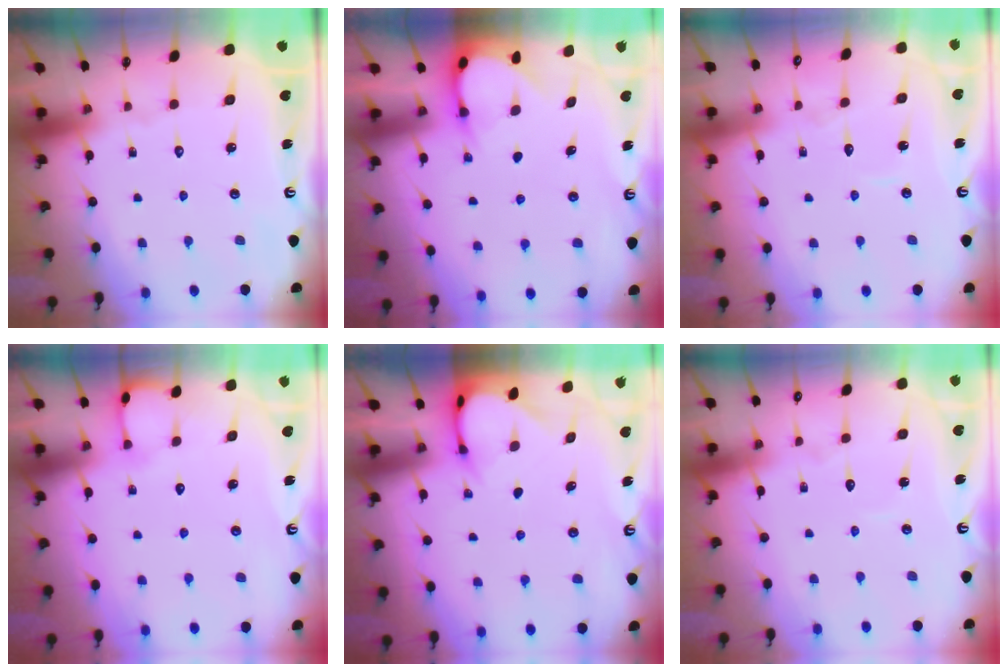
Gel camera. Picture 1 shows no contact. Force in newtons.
{"total": 3.1, "press": 3.1, "slide": 0.3}
{"total": 3.0, "press": 3.0, "slide": 0.3}
{"total": 2.4, "press": 2.4, "slide": 0.3}
{"total": 3.4, "press": 3.4, "slide": 0.2}
{"total": 2.9, "press": 2.9, "slide": 0.3}